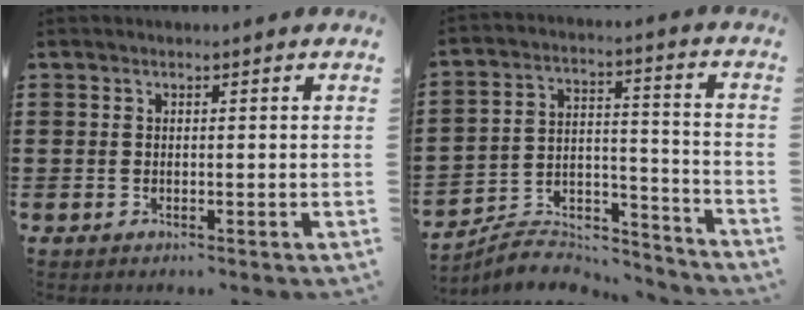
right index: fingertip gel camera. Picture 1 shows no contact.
{"total": 7.1, "force": [-6.7, 2.0, 1.3], "torque": [-0.019, 0.017, -0.131]}